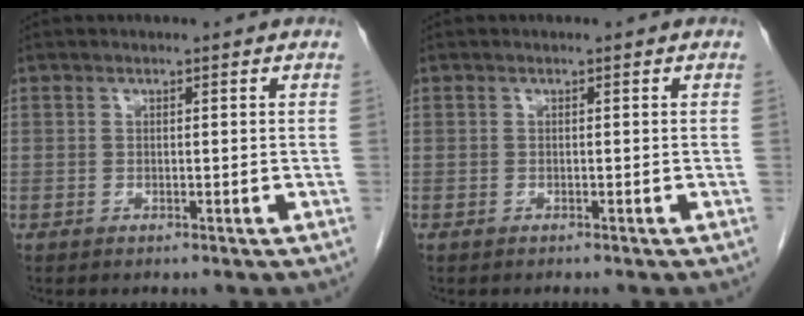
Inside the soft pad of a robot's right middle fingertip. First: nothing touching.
{"total": 0.7, "force": [-0.6, 0.1, 0.3], "torque": [-0.005, -0.001, -0.009]}